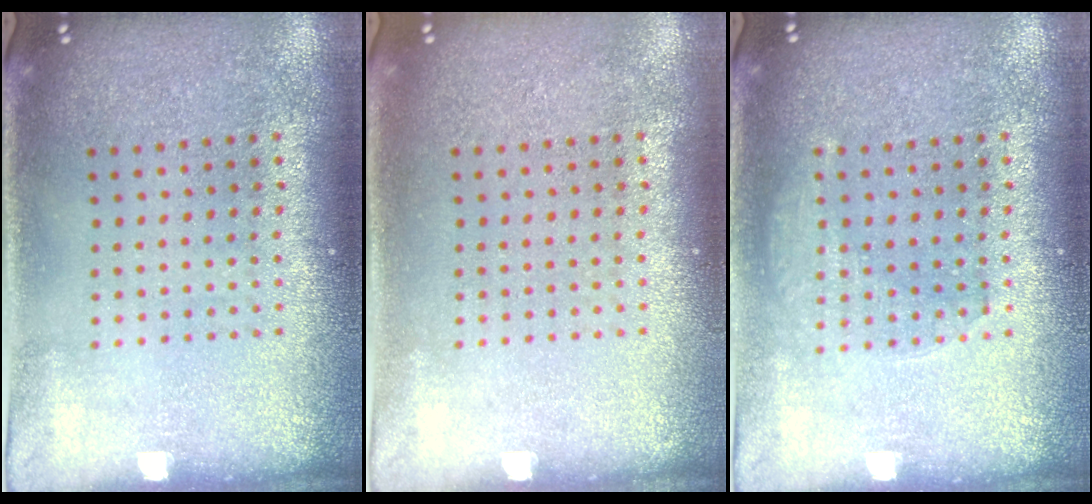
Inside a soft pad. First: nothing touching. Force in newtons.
{"total": 0.0}
{"total": 1.3, "press": 1.3, "slide": 0.2}